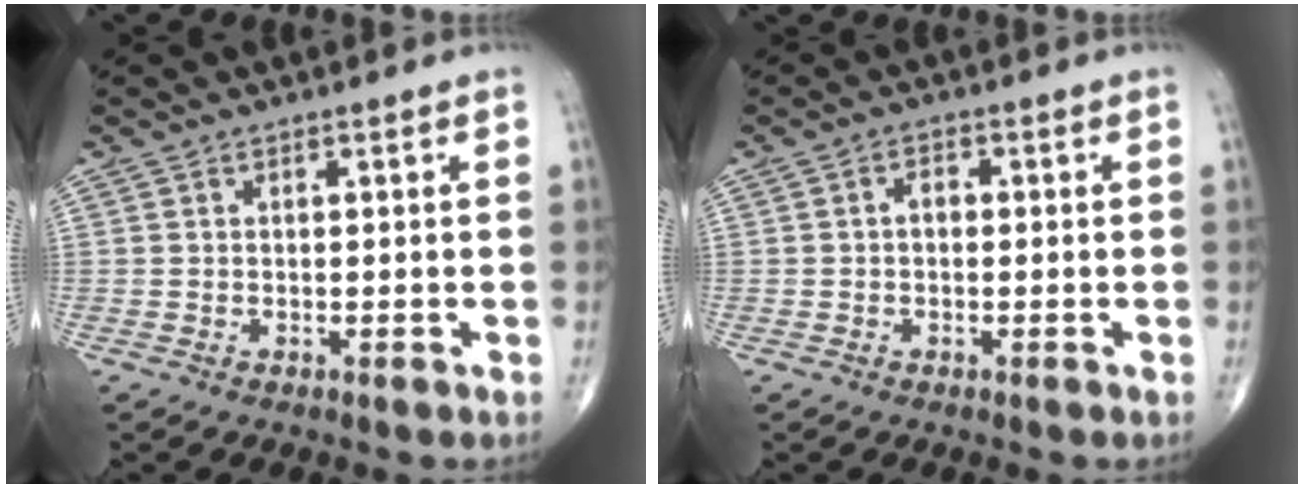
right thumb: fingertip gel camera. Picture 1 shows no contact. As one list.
[{"total": 1.9, "force": [-0.2, 1.3, 1.3], "torque": [-0.012, 0.011, -0.008]}]